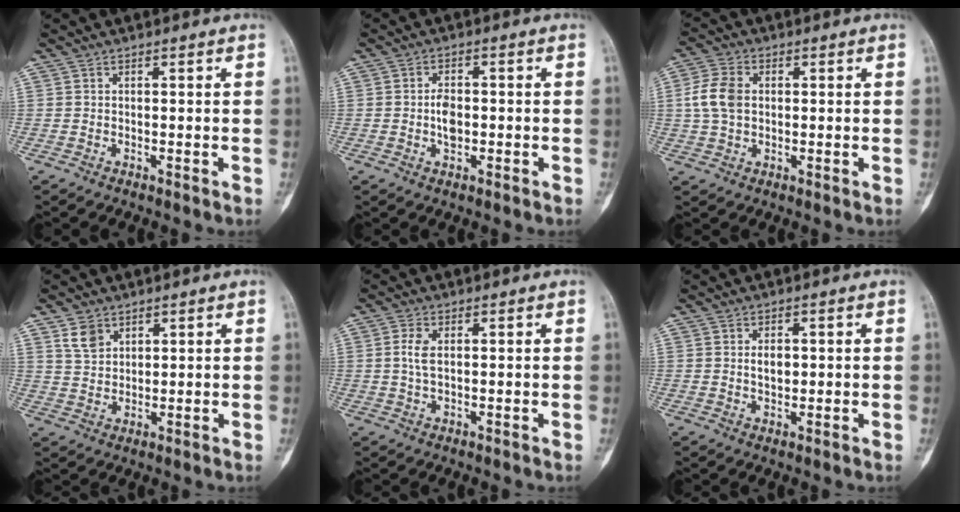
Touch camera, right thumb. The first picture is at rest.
{"total": 3.7, "force": [-0.6, 2.2, 2.9], "torque": [-0.044, 0.004, -0.014]}
{"total": 7.0, "force": [0.7, 4.9, 4.9], "torque": [-0.104, 0.010, 0.010]}
{"total": 4.5, "force": [2.7, 3.1, 1.8], "torque": [-0.020, -0.014, 0.060]}
{"total": 3.5, "force": [0.6, 1.8, 2.9], "torque": [-0.064, 0.001, 0.010]}
{"total": 2.7, "force": [0.4, 1.7, 2.1], "torque": [-0.022, -0.001, 0.007]}